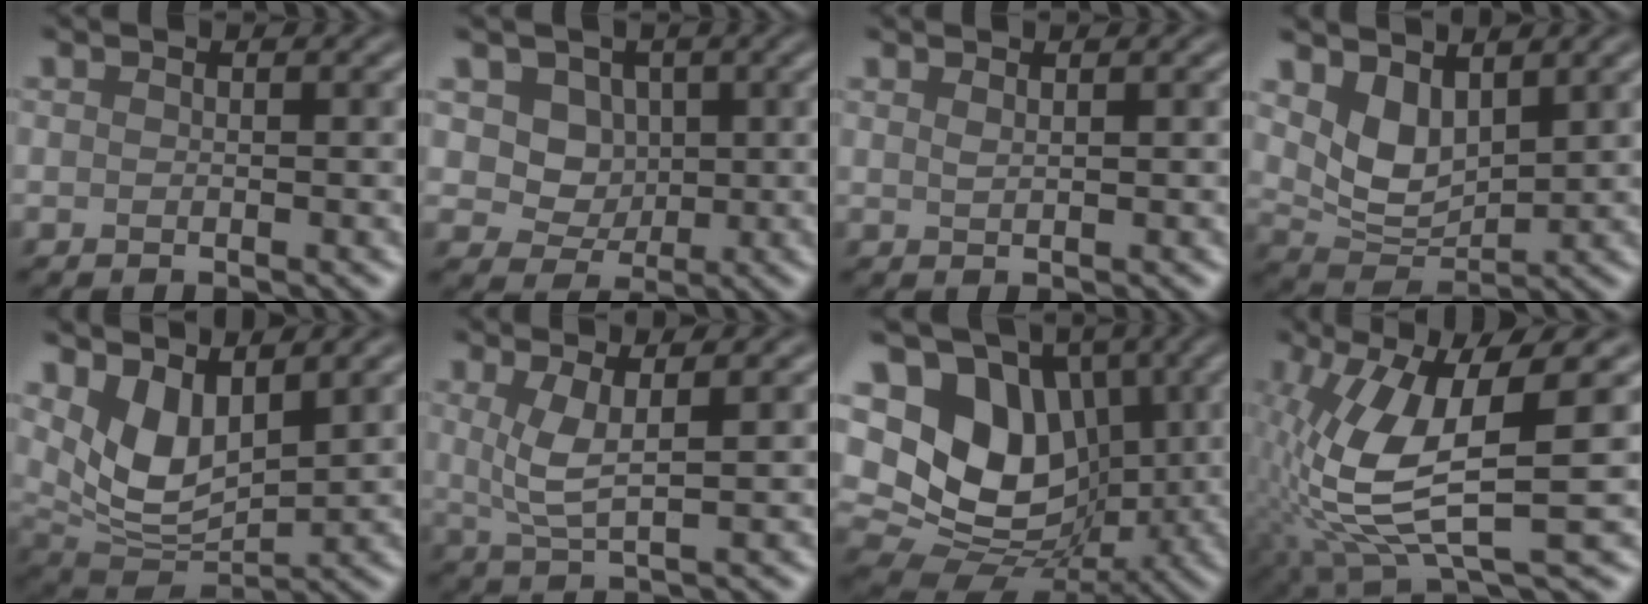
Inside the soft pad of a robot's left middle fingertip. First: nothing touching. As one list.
[{"total": 5.2, "force": [1.8, 4.3, 2.3], "torque": [-0.047, -0.005, 0.031]}, {"total": 0.8, "force": [0.6, 0.2, 0.5], "torque": [-0.006, 0.002, 0.012]}, {"total": 4.3, "force": [2.2, 2.5, 2.7], "torque": [-0.062, -0.013, 0.043]}, {"total": 5.8, "force": [2.5, 3.0, 4.2], "torque": [-0.089, -0.018, 0.053]}, {"total": 3.1, "force": [1.0, 0.7, 2.9], "torque": [-0.063, -0.007, 0.025]}, {"total": 14.3, "force": [2.5, 11.0, 8.8], "torque": [-0.163, 0.019, 0.042]}, {"total": 8.9, "force": [0.0, 2.6, 8.5], "torque": [-0.185, -0.013, 0.001]}]